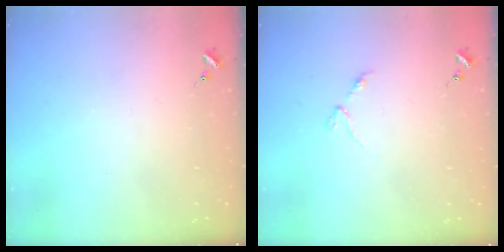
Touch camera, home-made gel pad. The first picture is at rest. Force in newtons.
{"total": 2.9, "press": 2.8, "slide": 0.4}